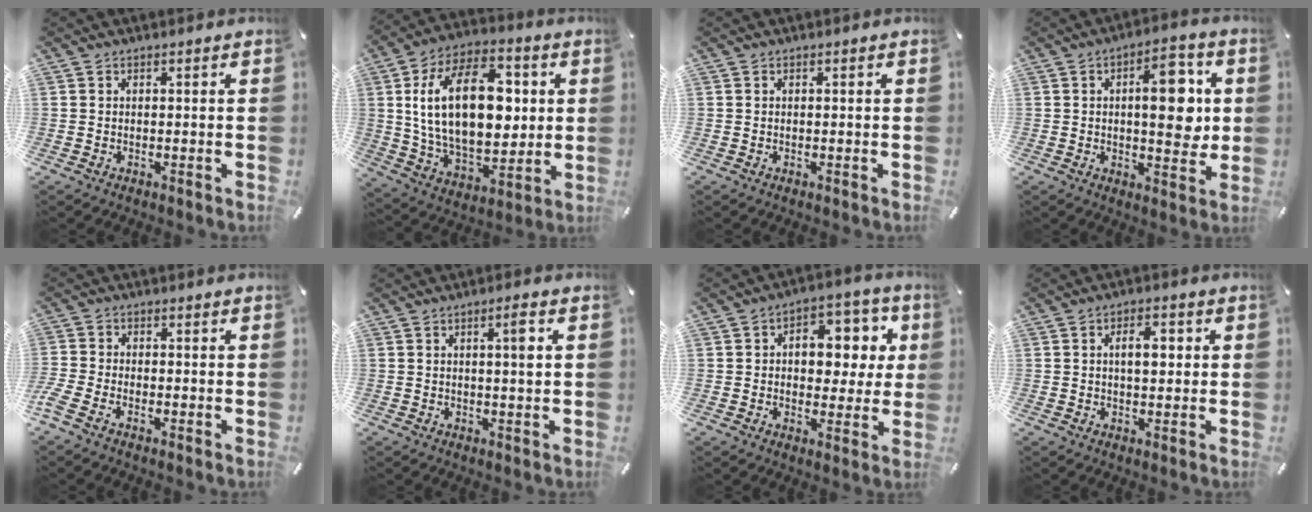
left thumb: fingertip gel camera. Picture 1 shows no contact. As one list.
[{"total": 24.4, "force": [3.7, 14.8, 19.0], "torque": [-0.355, 0.006, 0.059]}, {"total": 0.0}, {"total": 13.8, "force": [2.0, 6.5, 12.0], "torque": [-0.152, -0.006, 0.029]}, {"total": 2.8, "force": [-1.7, 1.4, 1.6], "torque": [-0.039, 0.004, -0.034]}, {"total": 3.5, "force": [0.9, 0.4, 3.4], "torque": [-0.050, -0.005, 0.008]}, {"total": 10.8, "force": [1.9, 7.6, 7.5], "torque": [-0.088, -0.008, 0.029]}, {"total": 5.4, "force": [0.8, 2.9, 4.5], "torque": [-0.068, 0.003, 0.006]}]